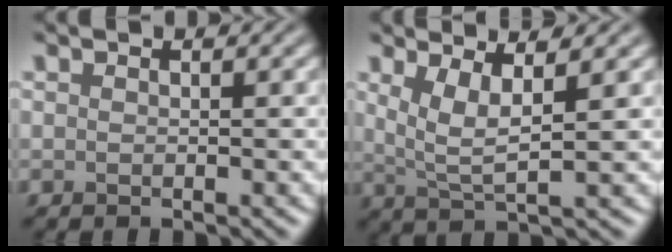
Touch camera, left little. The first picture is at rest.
{"total": 3.5, "force": [1.5, 0.7, 3.1], "torque": [-0.062, -0.006, 0.032]}